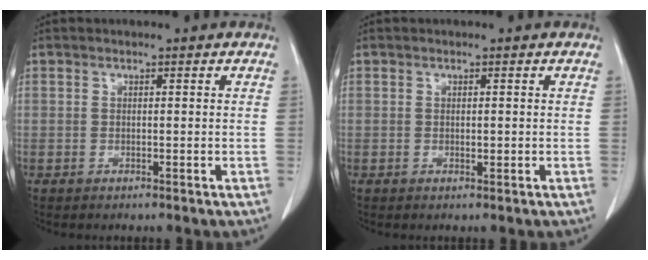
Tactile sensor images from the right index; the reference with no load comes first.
{"total": 0.7, "force": [0.0, 0.4, 0.6], "torque": [-0.011, -0.001, 0.001]}